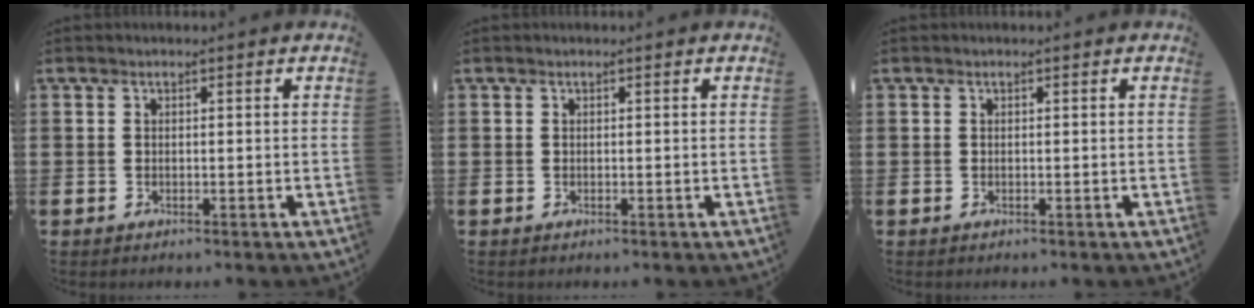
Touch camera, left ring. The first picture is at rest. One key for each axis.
{"total": 0.0}
{"total": 0.0}